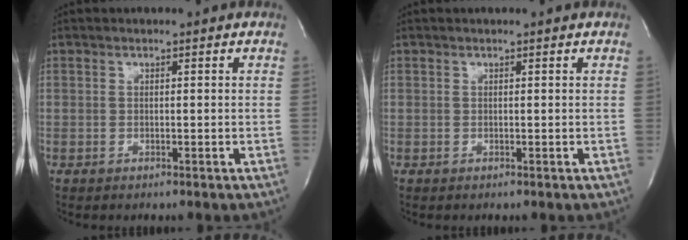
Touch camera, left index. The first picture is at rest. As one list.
[{"total": 0.0}]